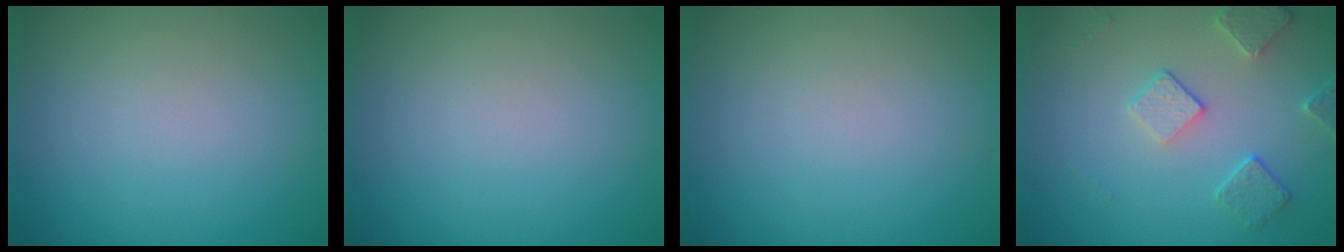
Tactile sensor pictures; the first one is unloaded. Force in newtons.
{"total": 0.0}
{"total": 0.0}
{"total": 2.9, "press": 2.8, "slide": 0.9}